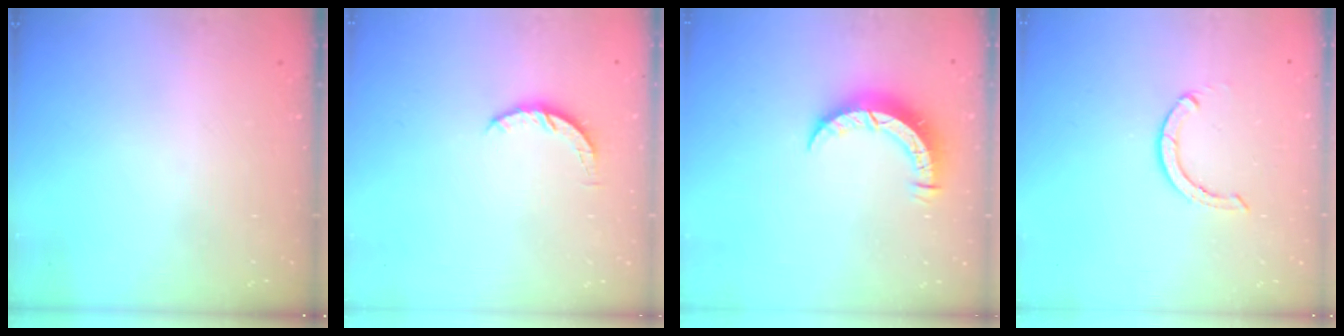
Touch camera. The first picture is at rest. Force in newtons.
{"total": 4.3, "press": 4.3, "slide": 0.5}
{"total": 6.3, "press": 6.3, "slide": 0.6}
{"total": 2.9, "press": 2.9, "slide": 0.1}